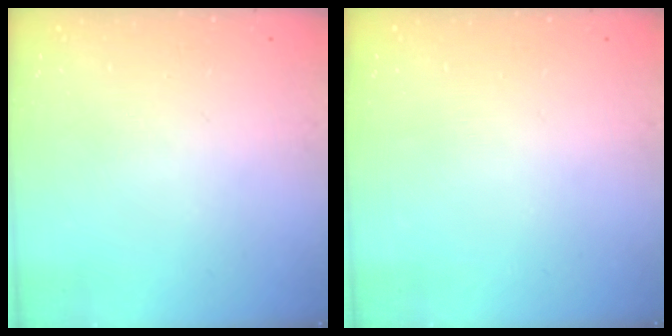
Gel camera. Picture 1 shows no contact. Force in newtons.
{"total": 0.0}